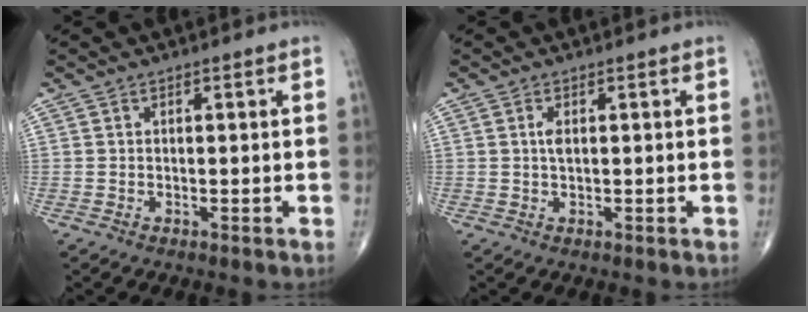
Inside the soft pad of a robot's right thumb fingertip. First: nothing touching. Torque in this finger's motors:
{"motor_torque": [0.59, 0.47, 0.26, 0.11, 0.00]}